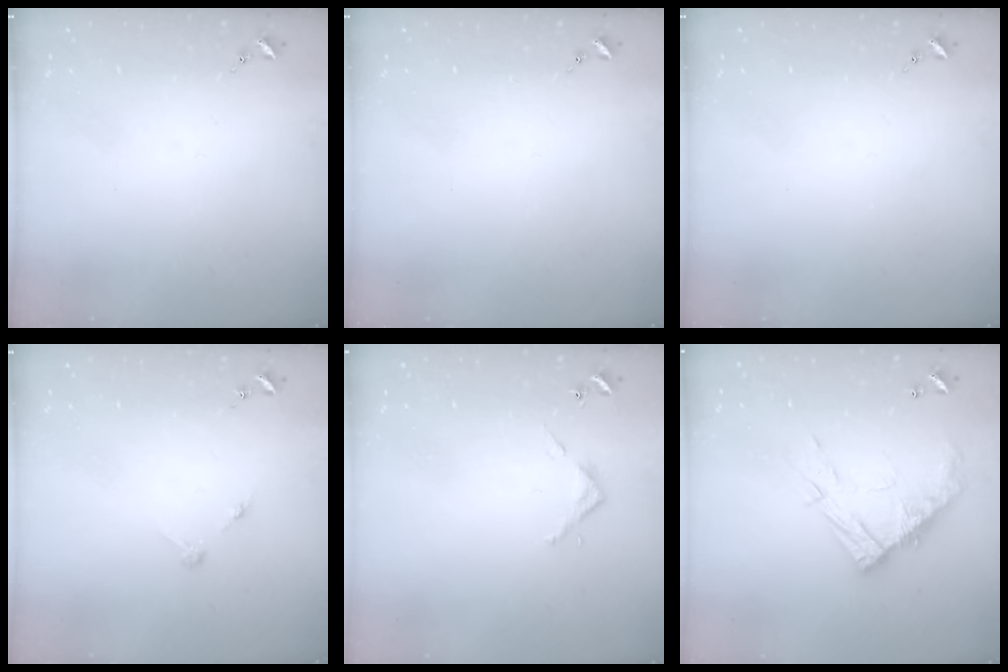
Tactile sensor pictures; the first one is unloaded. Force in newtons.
{"total": 0.0}
{"total": 0.0}
{"total": 2.8, "press": 2.8, "slide": 0.3}
{"total": 3.2, "press": 3.2, "slide": 0.2}
{"total": 12.5, "press": 12.5, "slide": 1.0}